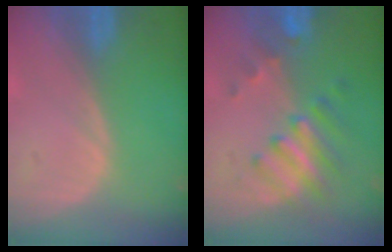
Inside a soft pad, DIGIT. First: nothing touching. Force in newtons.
{"total": 7.6, "press": 6.8, "slide": 3.4}